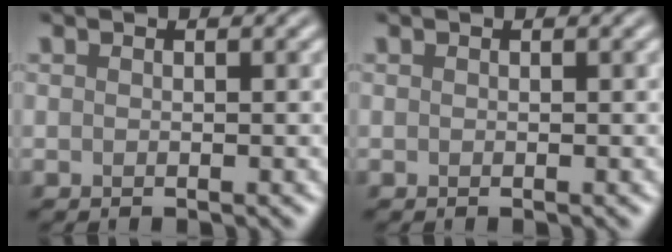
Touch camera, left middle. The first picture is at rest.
{"total": 0.0}